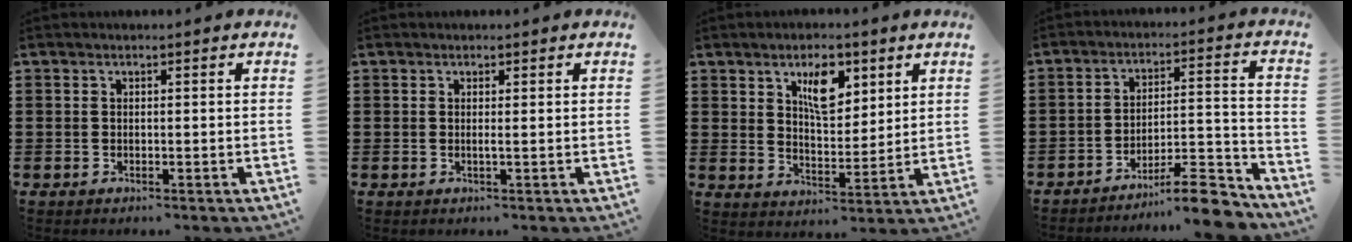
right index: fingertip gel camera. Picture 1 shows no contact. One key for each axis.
{"total": 0.7, "fx": 0.0, "fy": -0.1, "fz": 0.7, "tx": -0.013, "ty": -0.005, "tz": 0.001}
{"total": 7.3, "fx": 3.9, "fy": 3.6, "fz": 5.1, "tx": -0.083, "ty": -0.002, "tz": 0.062}
{"total": 10.1, "fx": -8.6, "fy": 1.3, "fz": 5.1, "tx": -0.066, "ty": 0.027, "tz": -0.160}